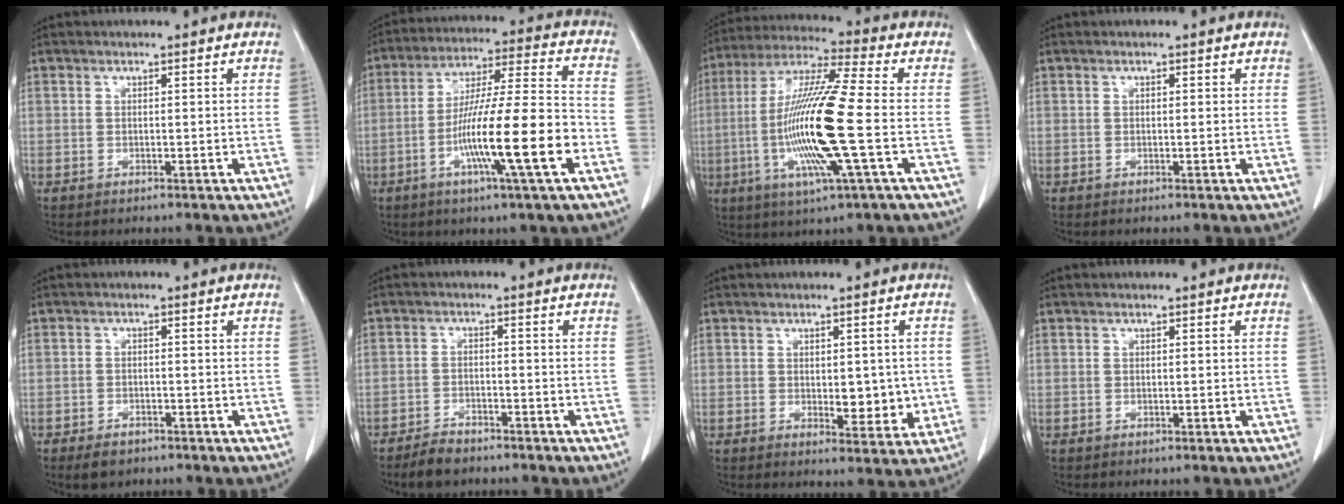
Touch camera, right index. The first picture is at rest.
{"total": 16.2, "force": [-5.3, 0.0, 15.3], "torque": [-0.267, -0.005, -0.093]}
{"total": 17.3, "force": [-2.9, 0.3, 17.1], "torque": [-0.347, -0.008, -0.062]}
{"total": 0.6, "force": [0.3, 0.2, 0.5], "torque": [-0.007, 0.003, 0.005]}
{"total": 3.2, "force": [-2.3, 1.8, 1.4], "torque": [-0.019, -0.001, -0.030]}
{"total": 4.1, "force": [-3.6, 1.5, 1.4], "torque": [-0.024, -0.003, -0.061]}
{"total": 5.6, "force": [-0.1, 2.8, 4.8], "torque": [-0.054, -0.006, 0.009]}
{"total": 0.0}